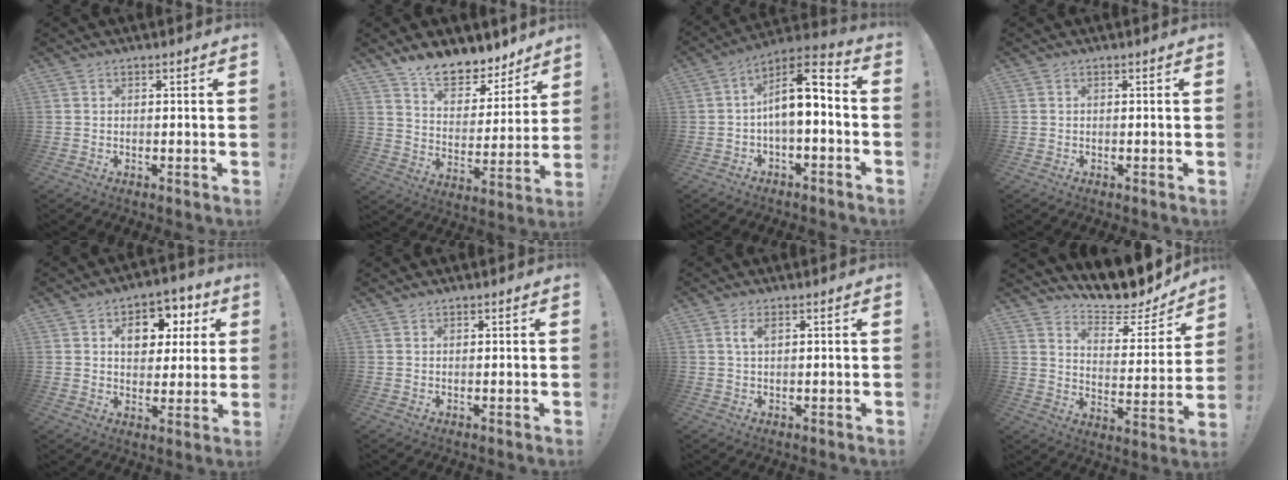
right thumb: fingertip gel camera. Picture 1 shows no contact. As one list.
[{"total": 11.2, "force": [9.8, 4.2, 3.4], "torque": [-0.063, -0.082, 0.180]}, {"total": 9.8, "force": [0.0, 3.5, 9.2], "torque": [-0.148, -0.003, -0.001]}, {"total": 0.0}, {"total": 10.7, "force": [4.0, 7.7, 6.3], "torque": [-0.074, -0.015, 0.071]}, {"total": 0.8, "force": [0.8, 0.3, 0.1], "torque": [0.004, -0.004, 0.014]}, {"total": 2.6, "force": [1.2, 0.9, 2.1], "torque": [-0.038, -0.001, 0.020]}, {"total": 11.6, "force": [10.7, 2.7, 3.6], "torque": [-0.061, -0.096, 0.183]}]